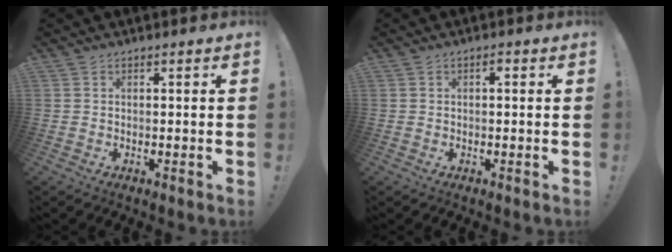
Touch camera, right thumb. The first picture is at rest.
{"total": 0.9, "force": [-0.2, 0.3, 0.8], "torque": [-0.012, 0.004, -0.007]}